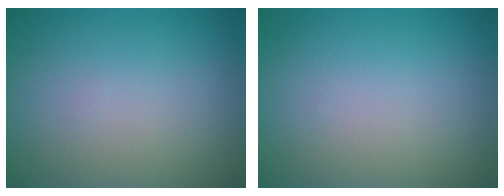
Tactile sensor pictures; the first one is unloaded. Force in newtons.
{"total": 0.0}